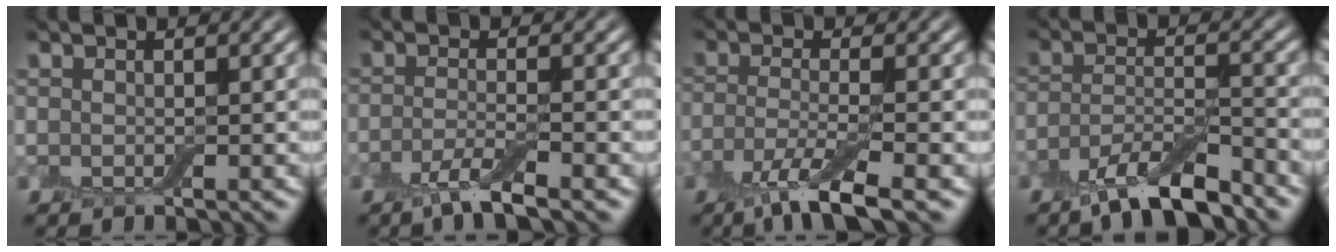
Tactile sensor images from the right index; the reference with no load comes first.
{"total": 3.2, "force": [-2.0, 0.5, 2.4], "torque": [-0.047, -0.003, -0.050]}
{"total": 5.0, "force": [-2.9, 0.9, 4.1], "torque": [-0.078, -0.011, -0.064]}
{"total": 6.2, "force": [-4.9, 1.6, 3.6], "torque": [-0.066, -0.006, -0.090]}